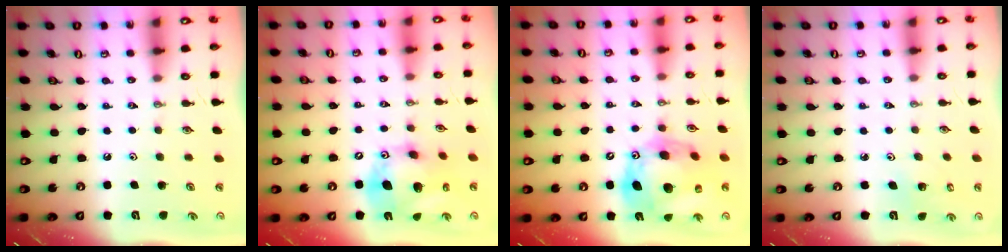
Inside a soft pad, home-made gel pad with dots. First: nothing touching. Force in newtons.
{"total": 16.7, "press": 16.4, "slide": 2.9}
{"total": 19.6, "press": 19.4, "slide": 2.7}
{"total": 1.9, "press": 1.9, "slide": 0.1}